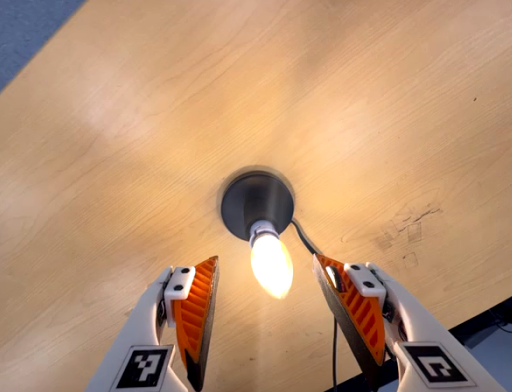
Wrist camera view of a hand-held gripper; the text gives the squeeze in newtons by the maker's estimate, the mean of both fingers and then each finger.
{"total": 0.0}